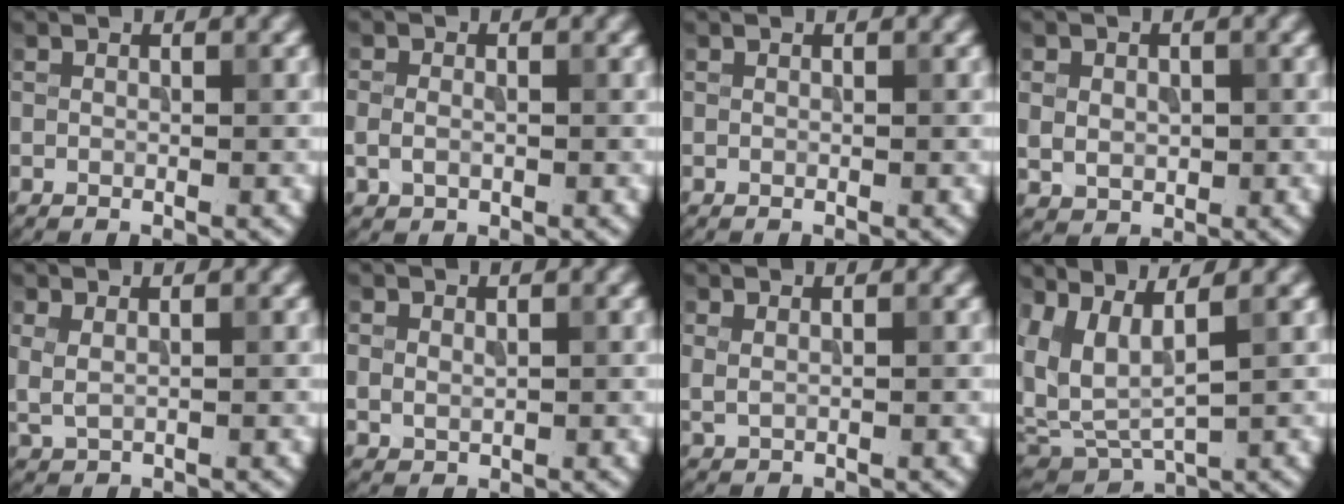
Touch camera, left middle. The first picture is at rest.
{"total": 1.8, "force": [-0.3, 1.3, 1.2], "torque": [-0.025, 0.001, -0.006]}
{"total": 0.0}
{"total": 2.7, "force": [0.2, 2.2, 1.5], "torque": [-0.024, -0.005, 0.009]}
{"total": 1.4, "force": [0.6, 0.6, 1.1], "torque": [-0.029, -0.001, 0.015]}
{"total": 1.2, "force": [0.5, 0.9, 0.7], "torque": [-0.015, -0.003, 0.014]}
{"total": 1.0, "force": [0.6, 0.4, 0.7], "torque": [-0.016, 0.000, 0.014]}
{"total": 5.7, "force": [1.7, 2.2, 5.0], "torque": [-0.113, 0.001, 0.041]}